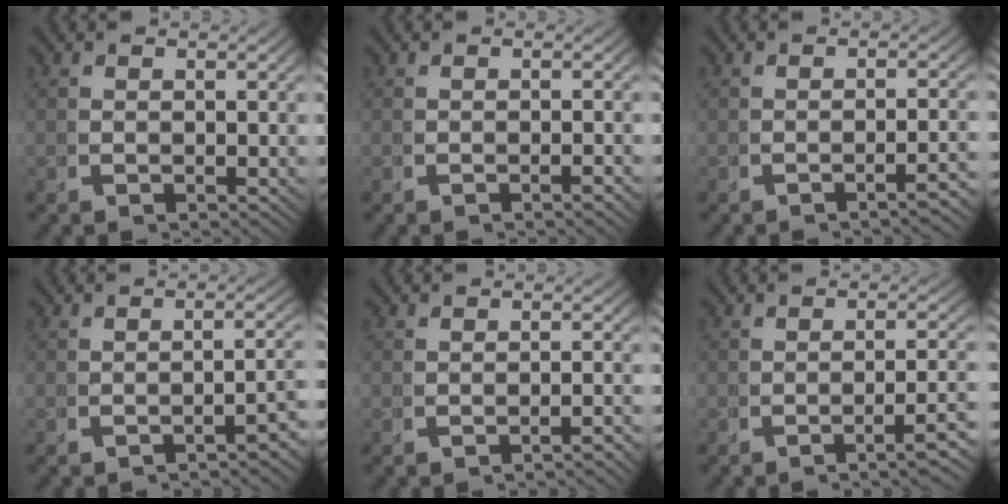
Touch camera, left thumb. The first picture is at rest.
{"total": 0.6, "force": [-0.4, -0.1, 0.5], "torque": [-0.009, 0.004, -0.007]}
{"total": 2.1, "force": [-1.4, -0.2, 1.6], "torque": [-0.021, 0.009, -0.024]}
{"total": 4.0, "force": [-2.7, 0.7, 2.8], "torque": [-0.034, 0.002, -0.037]}
{"total": 1.6, "force": [-1.5, -0.2, 0.7], "torque": [-0.016, 0.002, -0.022]}
{"total": 3.7, "force": [-2.1, 0.2, 3.0], "torque": [-0.037, 0.006, -0.033]}